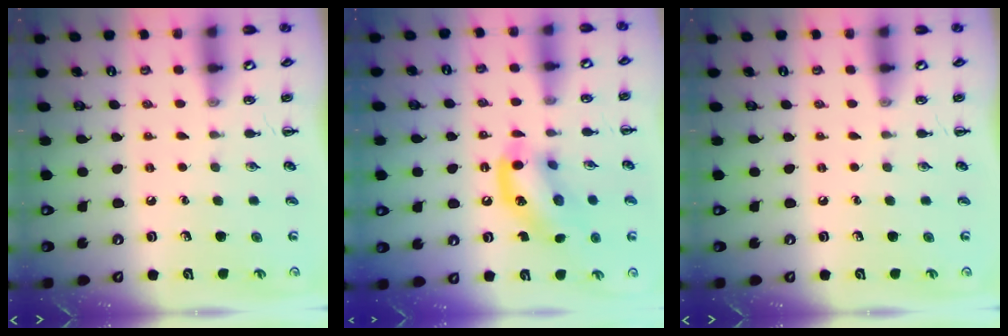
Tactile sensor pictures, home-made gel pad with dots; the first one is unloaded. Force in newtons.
{"total": 14.2, "press": 13.9, "slide": 2.4}
{"total": 0.0}